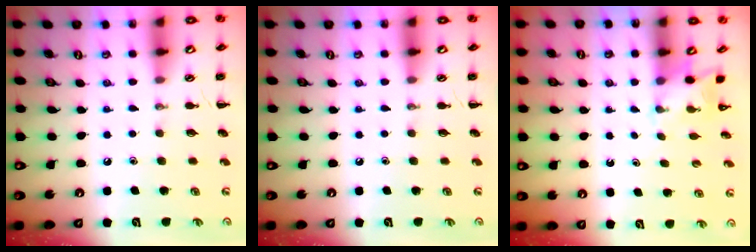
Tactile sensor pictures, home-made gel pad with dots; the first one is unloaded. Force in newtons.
{"total": 0.0}
{"total": 2.2, "press": 2.1, "slide": 0.7}